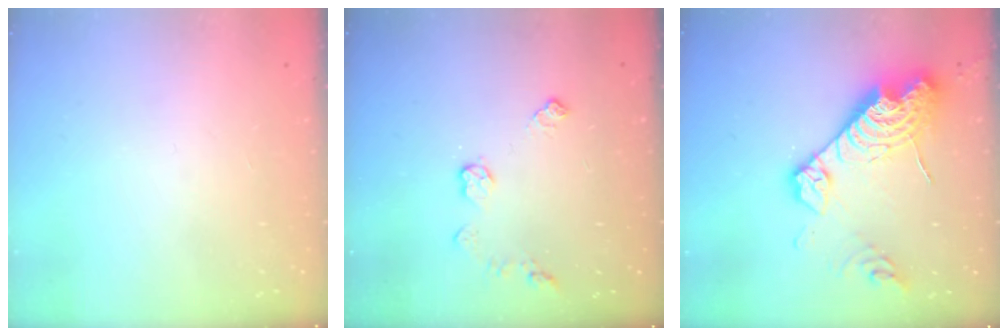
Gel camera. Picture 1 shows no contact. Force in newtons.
{"total": 6.6, "press": 6.6, "slide": 0.6}
{"total": 18.8, "press": 18.7, "slide": 1.7}